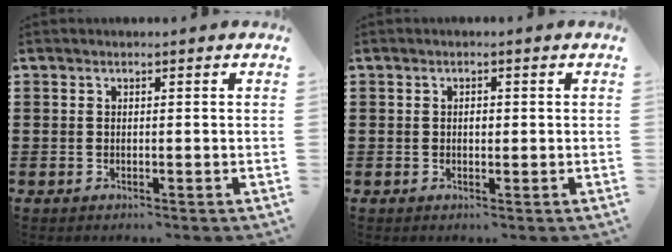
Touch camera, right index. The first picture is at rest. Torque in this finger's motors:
{"motor_torque": [0.36, 0.23, 0.01, 0.01]}